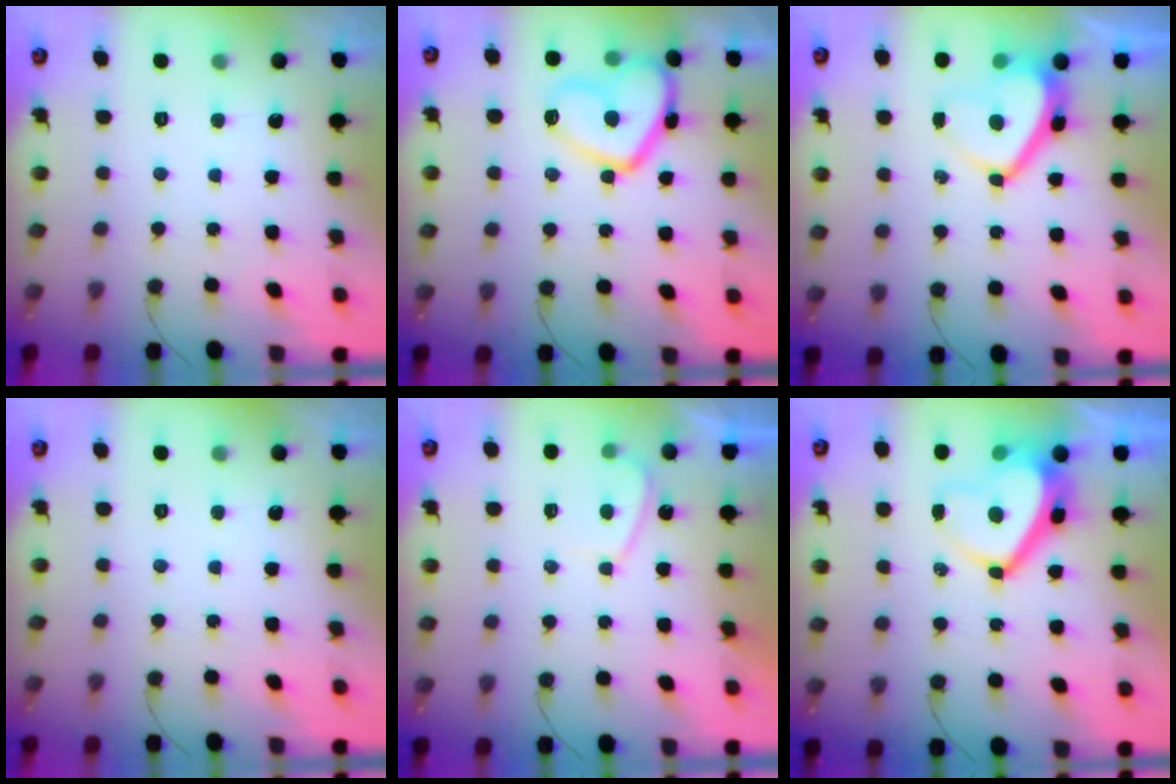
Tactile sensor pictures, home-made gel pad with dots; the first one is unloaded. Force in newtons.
{"total": 12.5, "press": 12.5, "slide": 1.0}
{"total": 7.7, "press": 7.7, "slide": 0.7}
{"total": 0.0}
{"total": 3.2, "press": 3.1, "slide": 1.0}
{"total": 10.0, "press": 9.9, "slide": 1.4}